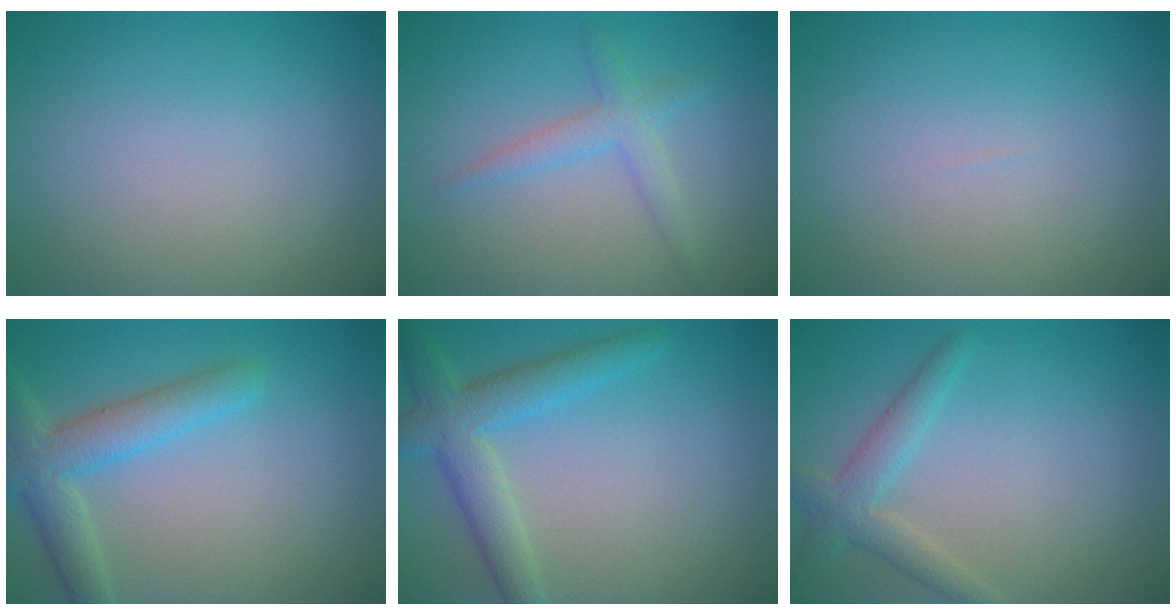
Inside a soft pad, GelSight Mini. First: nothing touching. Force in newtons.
{"total": 2.2, "press": 2.2, "slide": 0.2}
{"total": 0.0}
{"total": 4.4, "press": 4.4, "slide": 0.2}
{"total": 4.4, "press": 4.4, "slide": 0.2}
{"total": 2.7, "press": 2.7, "slide": 0.3}